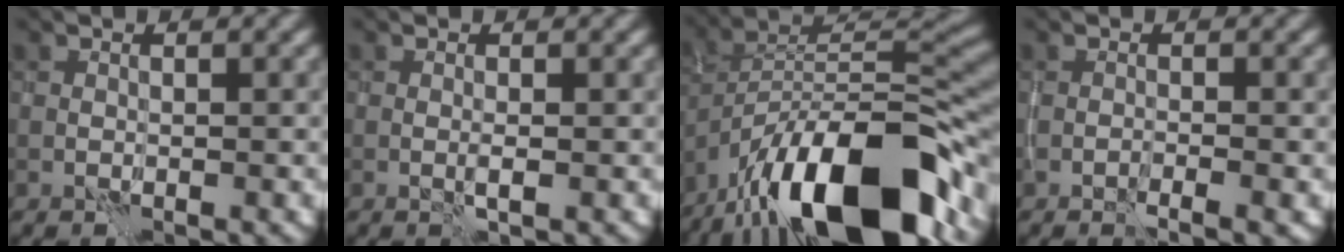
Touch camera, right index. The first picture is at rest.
{"total": 0.5, "force": [0.0, -0.2, 0.5], "torque": [-0.014, -0.001, -0.001]}
{"total": 16.2, "force": [-10.8, 5.8, 10.5], "torque": [-0.179, 0.008, -0.188]}
{"total": 0.9, "force": [-0.5, -0.1, 0.7], "torque": [-0.012, -0.002, -0.011]}